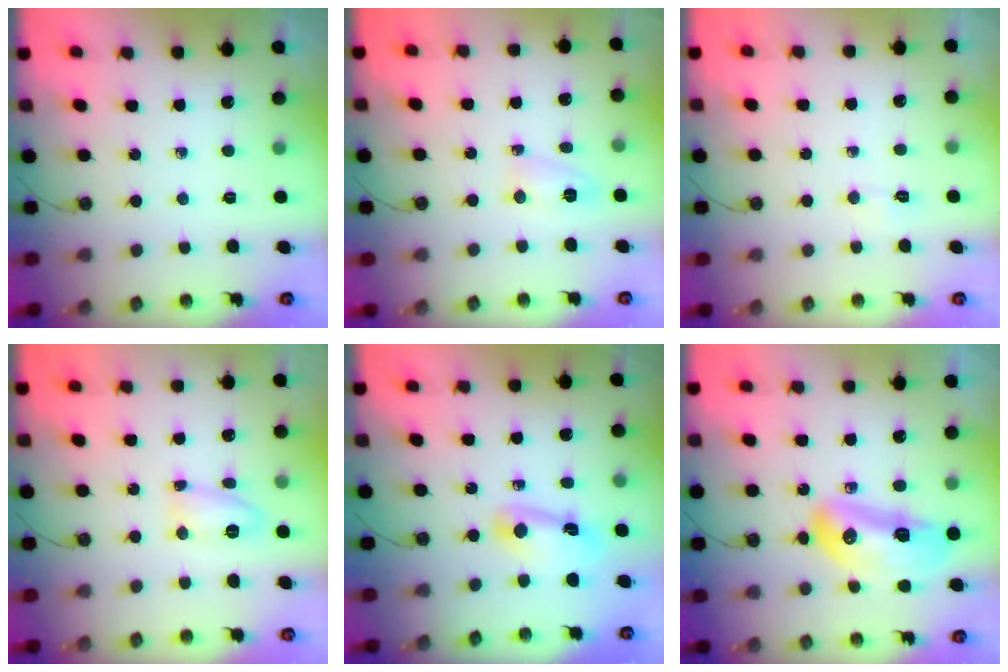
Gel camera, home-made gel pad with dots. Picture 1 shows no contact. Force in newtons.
{"total": 3.6, "press": 3.4, "slide": 1.2}
{"total": 2.8, "press": 2.8, "slide": 0.4}
{"total": 21.8, "press": 9.7, "slide": 19.6}
{"total": 10.0, "press": 6.9, "slide": 7.3}
{"total": 14.7, "press": 14.6, "slide": 1.8}